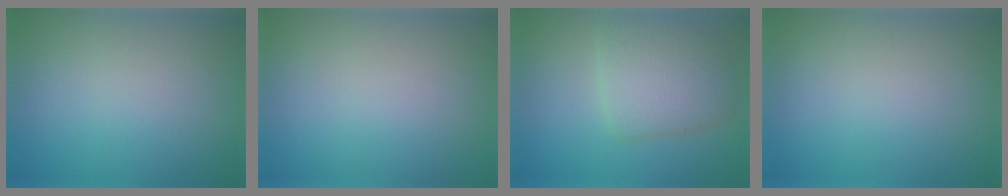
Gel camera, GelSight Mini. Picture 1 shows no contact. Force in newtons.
{"total": 0.0}
{"total": 4.0, "press": 4.0, "slide": 0.1}
{"total": 0.0}